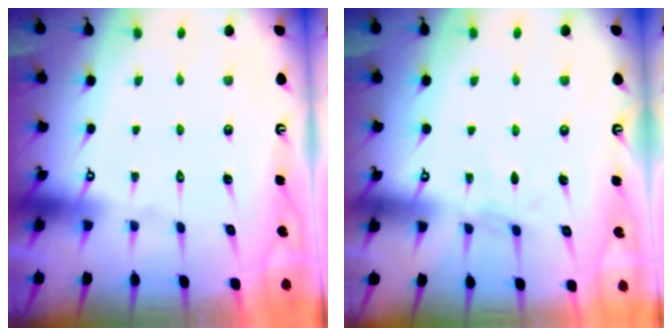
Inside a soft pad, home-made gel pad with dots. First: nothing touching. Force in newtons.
{"total": 3.6, "press": 3.6, "slide": 0.4}